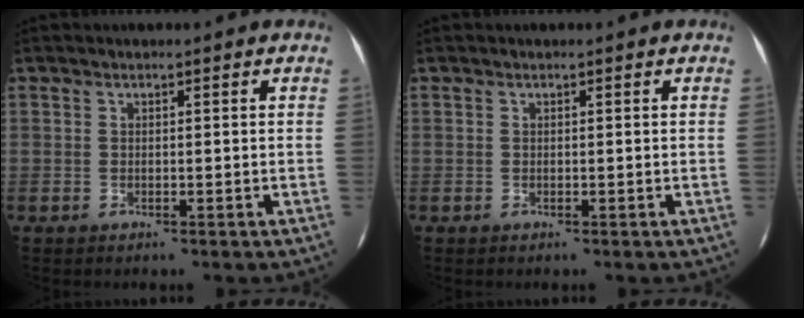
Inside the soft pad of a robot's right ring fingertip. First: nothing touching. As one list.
[{"total": 0.0}]